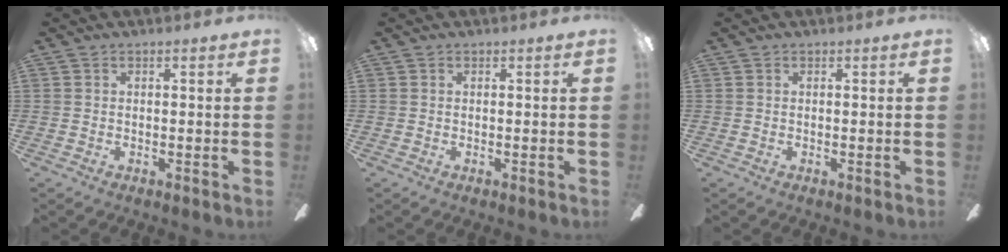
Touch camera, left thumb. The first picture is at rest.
{"total": 0.0}
{"total": 0.0}